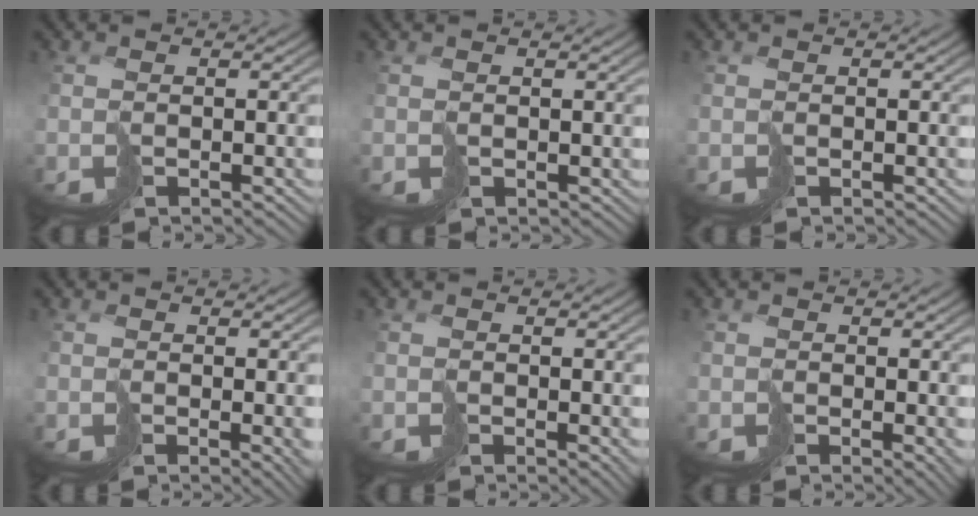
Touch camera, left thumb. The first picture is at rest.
{"total": 0.6, "force": [0.6, 0.3, -0.1], "torque": [-0.004, -0.001, 0.012]}
{"total": 0.0}
{"total": 2.2, "force": [0.4, 1.0, 1.9], "torque": [-0.033, -0.009, 0.012]}
{"total": 1.4, "force": [0.6, 0.8, 1.0], "torque": [-0.019, -0.002, 0.012]}
{"total": 2.0, "force": [0.5, 1.0, 1.7], "torque": [-0.029, -0.005, 0.009]}